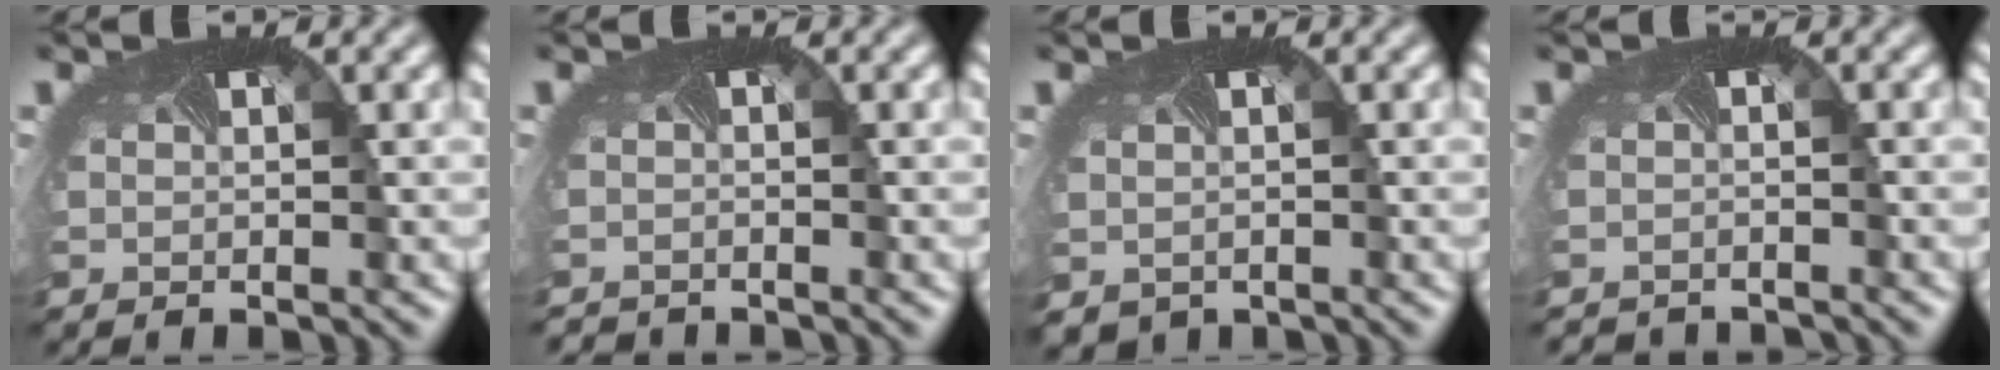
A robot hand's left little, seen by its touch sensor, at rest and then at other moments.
{"total": 2.0, "force": [-1.9, -0.1, -0.3], "torque": [-0.001, -0.016, -0.035]}
{"total": 1.6, "force": [-0.6, 1.3, 0.6], "torque": [-0.011, -0.007, -0.001]}
{"total": 3.0, "force": [-3.0, 0.1, 0.4], "torque": [-0.008, -0.021, -0.044]}